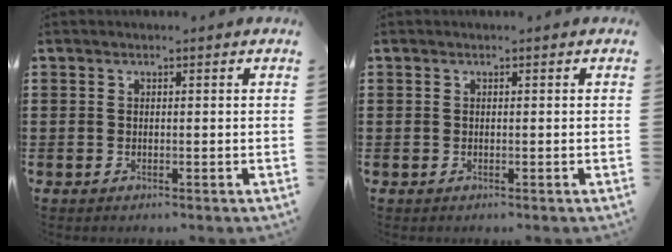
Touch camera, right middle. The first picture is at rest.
{"total": 0.0}